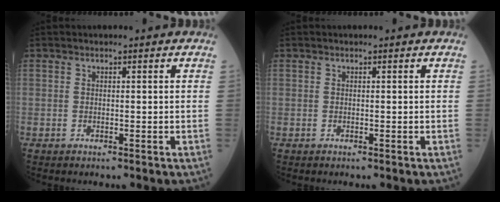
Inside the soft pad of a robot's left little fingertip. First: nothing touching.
{"total": 0.0}